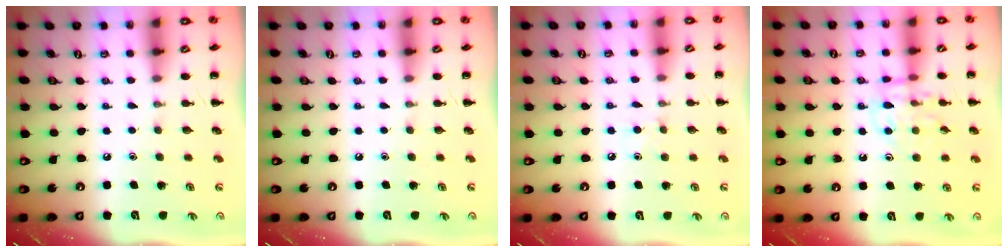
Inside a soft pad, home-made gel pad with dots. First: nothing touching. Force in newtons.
{"total": 0.0}
{"total": 3.6, "press": 3.4, "slide": 1.1}
{"total": 11.4, "press": 11.4, "slide": 0.7}